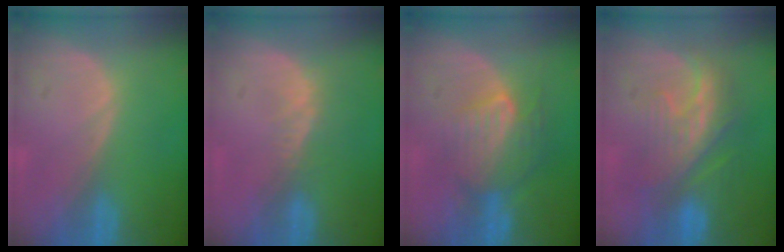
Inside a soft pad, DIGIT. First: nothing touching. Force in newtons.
{"total": 2.1, "press": 1.5, "slide": 1.4}
{"total": 7.6, "press": 7.2, "slide": 2.2}
{"total": 8.2, "press": 8.0, "slide": 2.0}